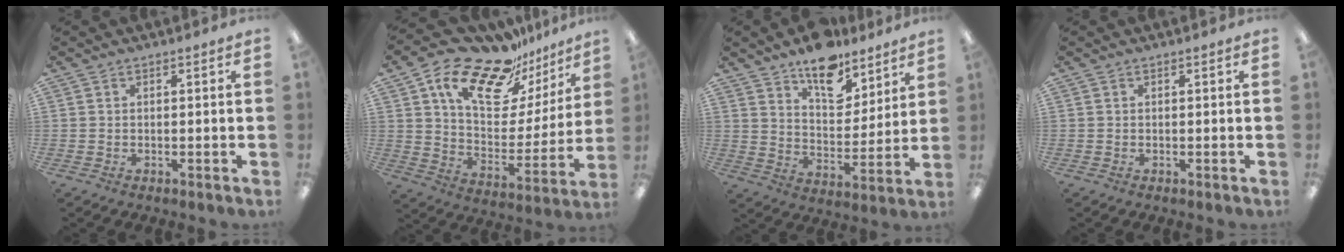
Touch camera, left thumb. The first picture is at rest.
{"total": 20.4, "force": [15.9, 8.8, 9.2], "torque": [-0.167, -0.111, 0.276]}
{"total": 12.8, "force": [10.2, 6.0, 5.0], "torque": [-0.072, -0.067, 0.185]}
{"total": 0.0}